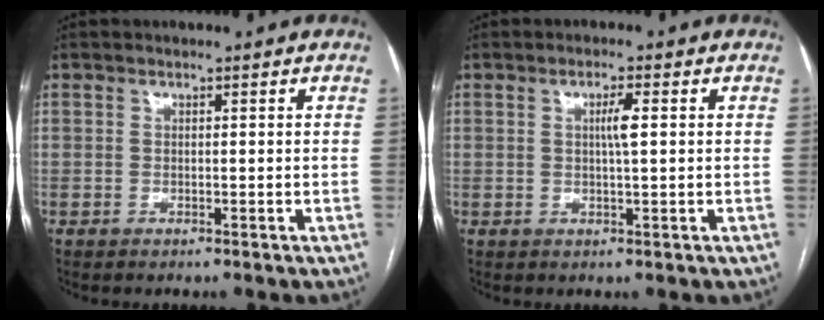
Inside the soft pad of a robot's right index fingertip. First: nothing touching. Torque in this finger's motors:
{"motor_torque": [0.48, -0.01, 0.16, 0.06]}